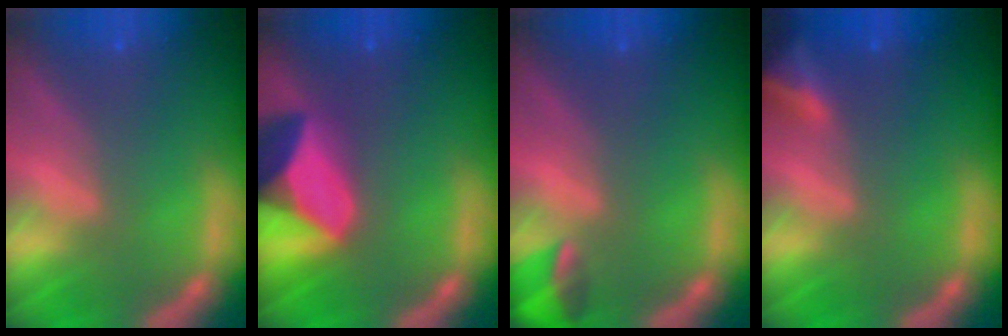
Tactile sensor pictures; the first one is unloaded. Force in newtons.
{"total": 10.0}
{"total": 2.9}
{"total": 3.5}